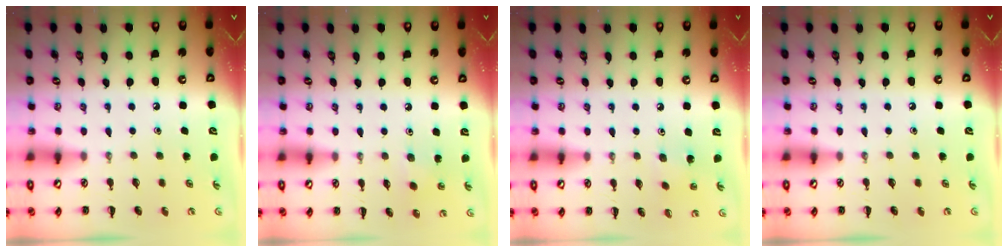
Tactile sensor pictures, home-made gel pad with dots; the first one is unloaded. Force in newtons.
{"total": 2.8, "press": 2.6, "slide": 0.9}
{"total": 1.5, "press": 1.4, "slide": 0.5}
{"total": 0.0}